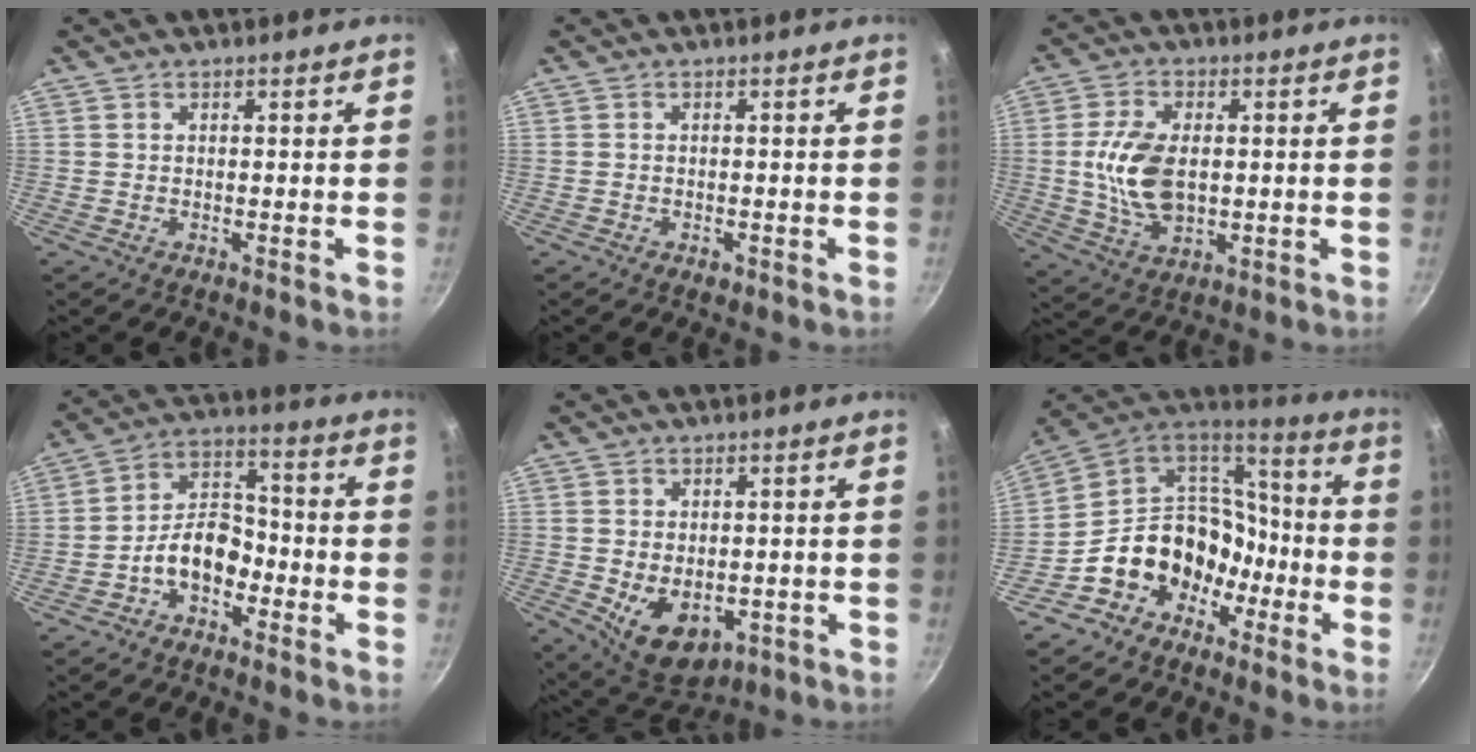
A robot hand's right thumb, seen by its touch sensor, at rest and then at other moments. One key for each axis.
{"total": 1.2, "fx": -0.6, "fy": 0.7, "fz": 0.7, "tx": -0.011, "ty": 0.001, "tz": -0.008}
{"total": 11.5, "fx": 0.3, "fy": 6.8, "fz": 9.3, "tx": -0.176, "ty": -0.004, "tz": 0.015}
{"total": 9.9, "fx": -3.8, "fy": 6.4, "fz": 6.6, "tx": -0.095, "ty": 0.048, "tz": -0.077}
{"total": 10.4, "fx": -2.6, "fy": 6.8, "fz": 7.5, "tx": -0.101, "ty": -0.005, "tz": -0.020}
{"total": 16.5, "fx": -7.3, "fy": 12.8, "fz": 7.3, "tx": -0.079, "ty": 0.101, "tz": -0.133}